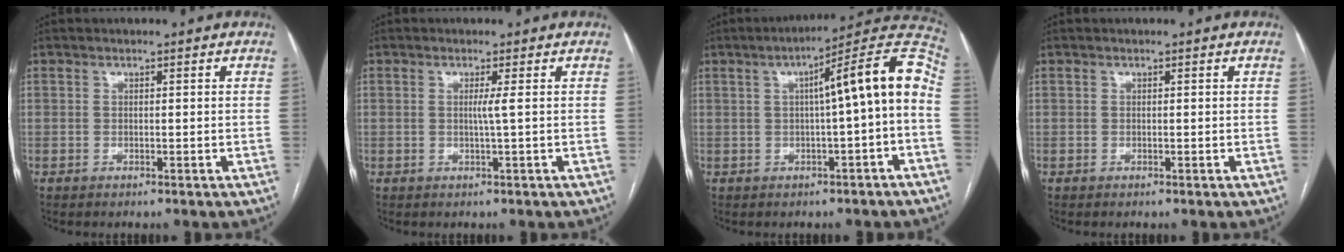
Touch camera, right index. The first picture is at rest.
{"total": 1.3, "force": [0.1, -0.5, 1.2], "torque": [-0.024, 0.000, 0.001]}
{"total": 12.6, "force": [0.1, 0.4, 12.5], "torque": [-0.168, 0.041, -0.004]}
{"total": 0.0}